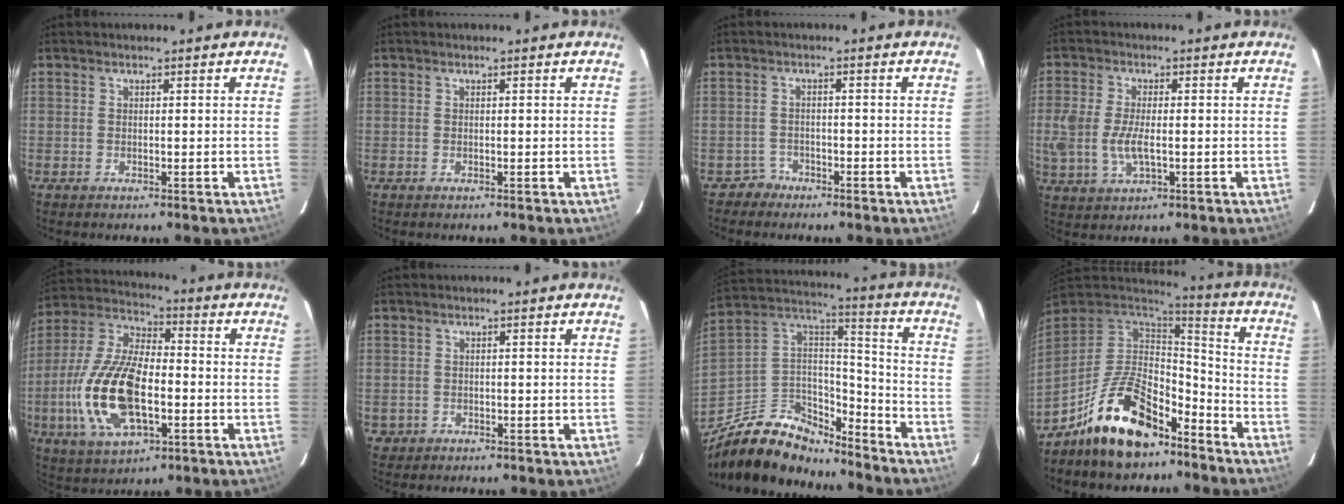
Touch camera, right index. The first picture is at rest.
{"total": 0.0}
{"total": 1.7, "force": [-1.1, 1.1, -0.6], "torque": [0.010, 0.010, -0.021]}
{"total": 7.4, "force": [-1.1, 3.6, 6.4], "torque": [-0.139, -0.007, -0.018]}
{"total": 19.2, "force": [-4.5, 8.9, 16.4], "torque": [-0.354, -0.006, -0.081]}
{"total": 1.3, "force": [0.1, 1.3, 0.3], "torque": [-0.007, 0.000, 0.009]}
{"total": 20.4, "force": [-15.0, 9.7, 9.9], "torque": [-0.219, 0.027, -0.250]}
{"total": 17.7, "force": [-11.4, 8.4, 10.8], "torque": [-0.216, 0.016, -0.182]}